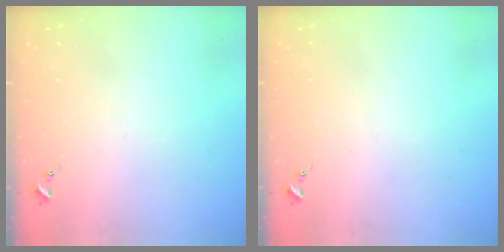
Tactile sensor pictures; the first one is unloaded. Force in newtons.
{"total": 0.0}